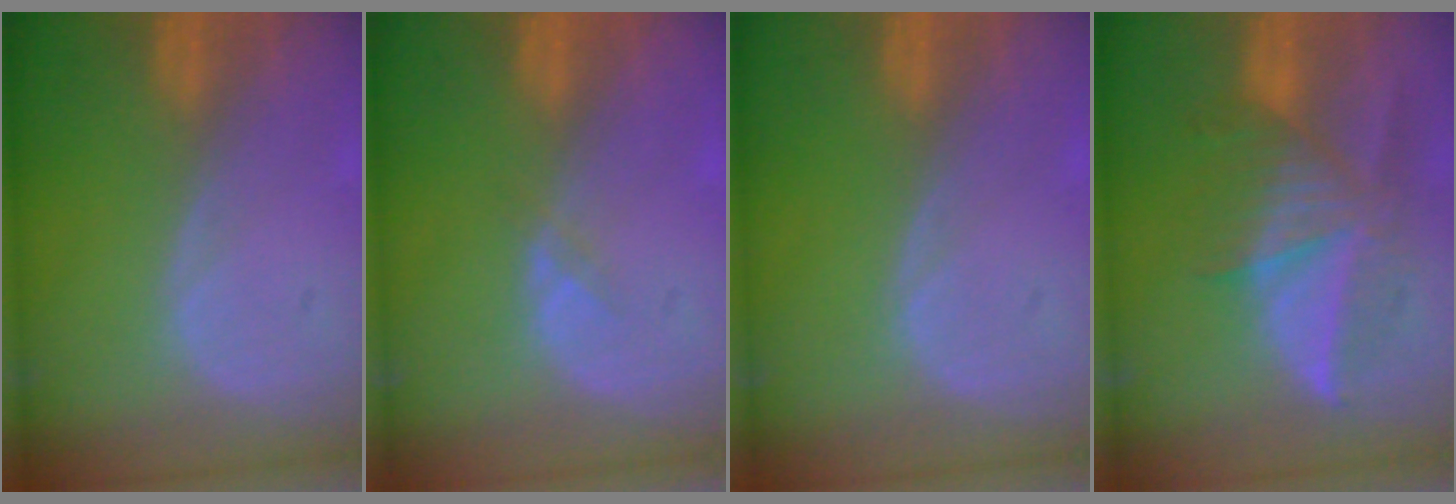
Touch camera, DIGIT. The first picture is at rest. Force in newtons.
{"total": 1.3, "press": 0.9, "slide": 0.9}
{"total": 0.0}
{"total": 7.7, "press": 7.5, "slide": 1.8}